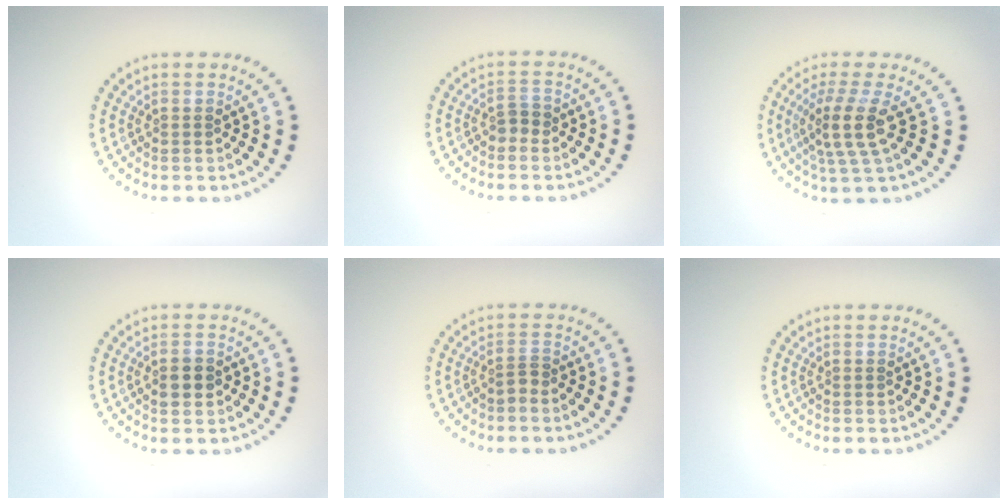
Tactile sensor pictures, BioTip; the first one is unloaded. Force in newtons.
{"total": 1.1, "press": 1.1, "slide": 0.4}
{"total": 3.7, "press": 2.9, "slide": 2.3}
{"total": 2.3, "press": 2.3, "slide": 0.0}
{"total": 0.8, "press": 0.5, "slide": 0.6}
{"total": 0.0}